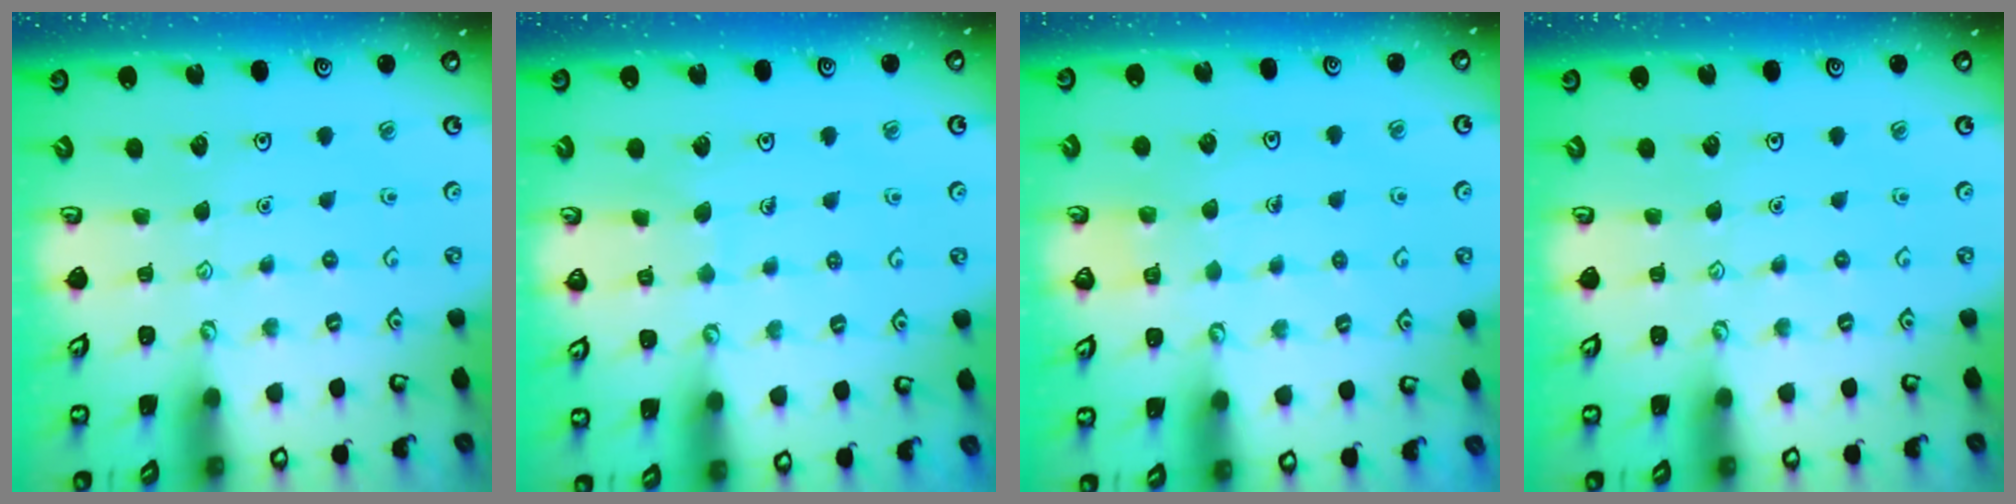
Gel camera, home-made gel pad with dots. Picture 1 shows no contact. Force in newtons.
{"total": 6.4, "press": 6.4, "slide": 0.5}
{"total": 2.9, "press": 2.9, "slide": 0.2}
{"total": 0.0}